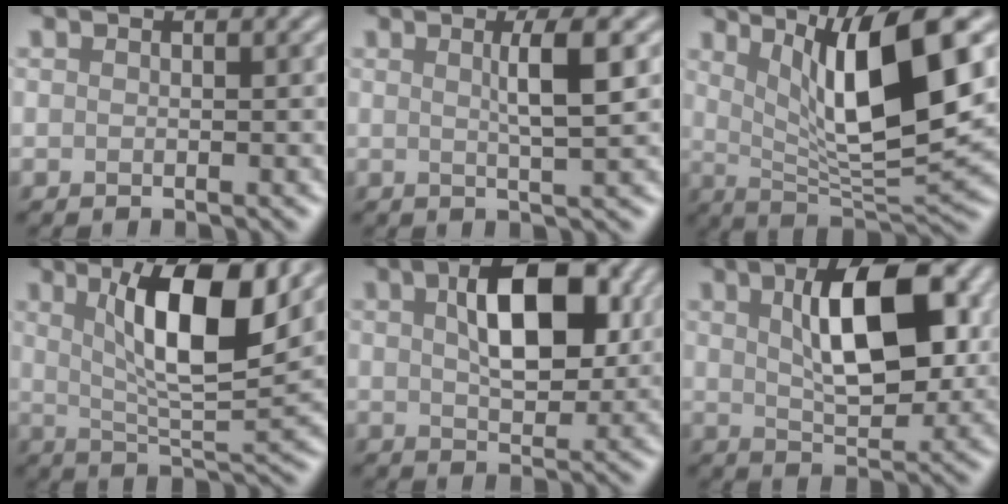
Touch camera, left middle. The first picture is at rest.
{"total": 3.6, "force": [0.9, 0.7, 3.5], "torque": [-0.051, 0.005, 0.011]}
{"total": 10.2, "force": [3.3, 2.6, 9.3], "torque": [-0.143, -0.013, 0.063]}
{"total": 8.8, "force": [3.1, 2.4, 7.9], "torque": [-0.126, -0.006, 0.055]}
{"total": 7.9, "force": [2.1, 4.0, 6.4], "torque": [-0.107, 0.012, 0.033]}
{"total": 8.6, "force": [2.2, 3.9, 7.3], "torque": [-0.122, 0.009, 0.038]}